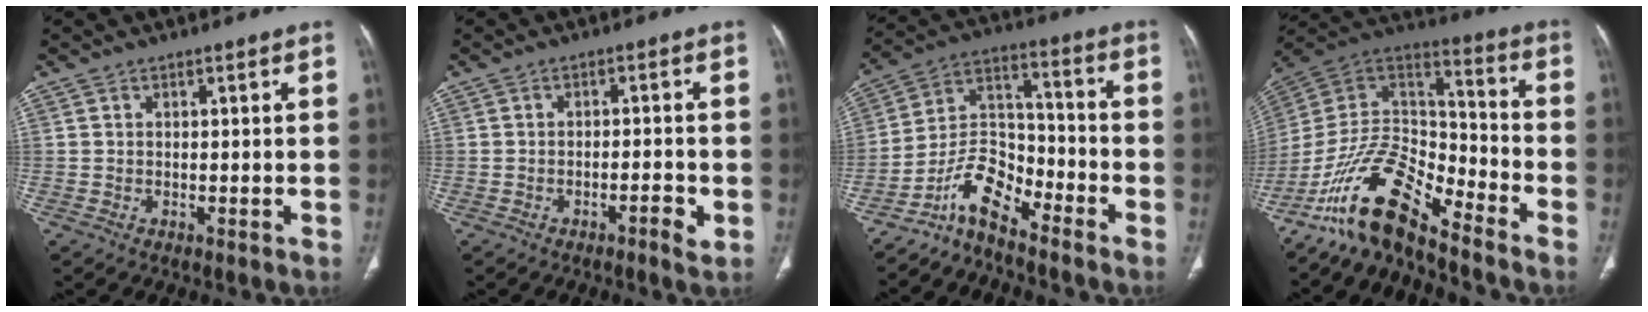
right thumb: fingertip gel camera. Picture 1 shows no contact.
{"total": 3.3, "force": [-1.5, 0.9, 2.9], "torque": [-0.049, 0.009, -0.023]}
{"total": 9.4, "force": [-7.6, 3.7, 4.3], "torque": [-0.074, 0.084, -0.152]}
{"total": 15.9, "force": [-12.5, 5.2, 8.3], "torque": [-0.142, 0.099, -0.241]}